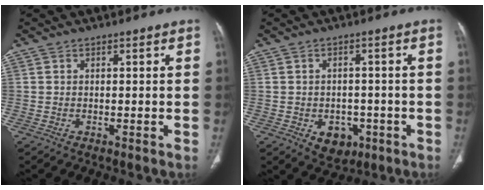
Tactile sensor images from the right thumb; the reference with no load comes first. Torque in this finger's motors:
{"motor_torque": [0.84, 0.66, 0.72, -0.47, -0.01]}